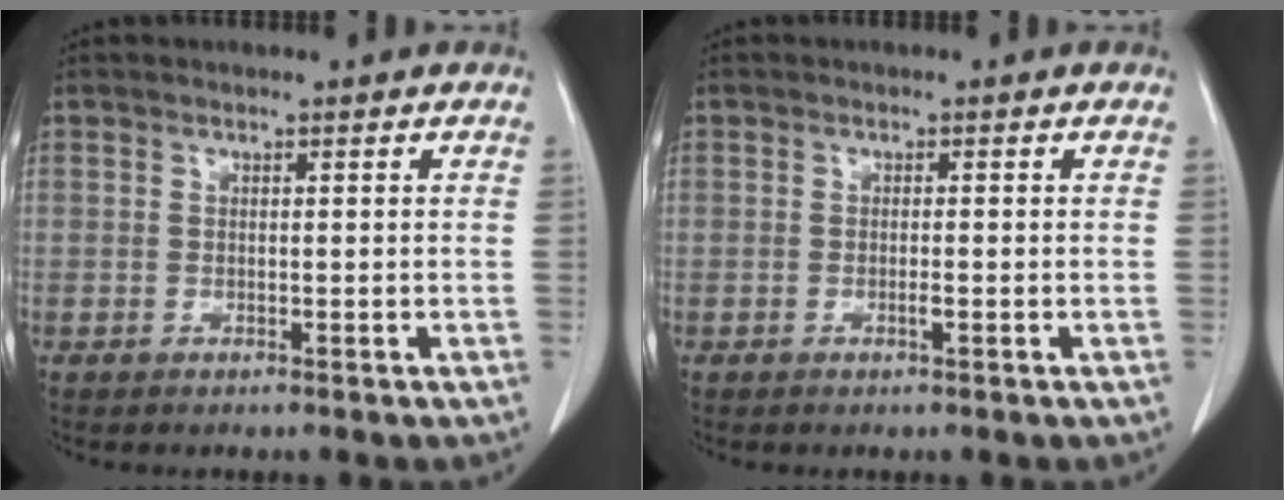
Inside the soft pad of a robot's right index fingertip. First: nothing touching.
{"total": 0.9, "force": [-0.4, 0.0, 0.8], "torque": [-0.017, 0.000, -0.006]}